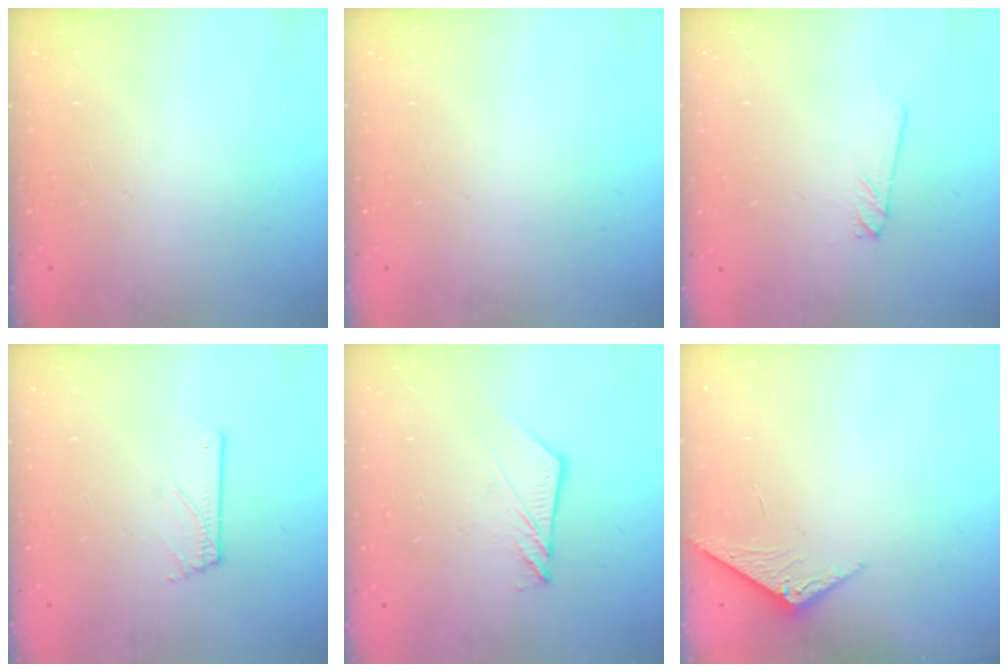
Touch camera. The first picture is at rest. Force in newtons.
{"total": 0.0}
{"total": 0.8, "press": 0.8, "slide": 0.1}
{"total": 1.0, "press": 1.0, "slide": 0.1}
{"total": 7.5, "press": 7.5, "slide": 0.3}
{"total": 2.4, "press": 2.4, "slide": 0.3}